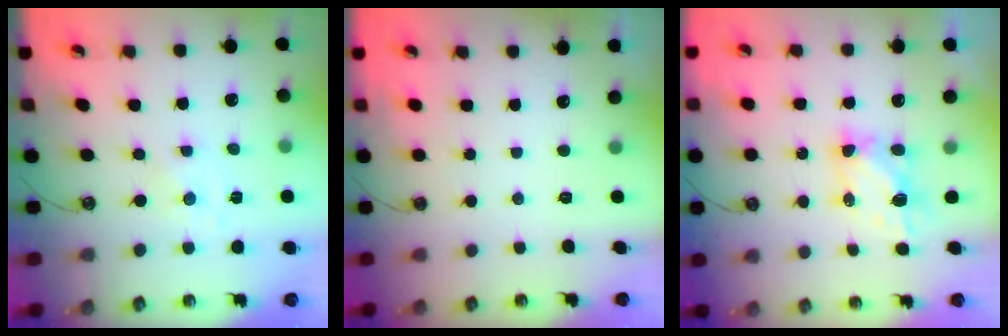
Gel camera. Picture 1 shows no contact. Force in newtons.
{"total": 0.0}
{"total": 6.4, "press": 6.4, "slide": 0.7}